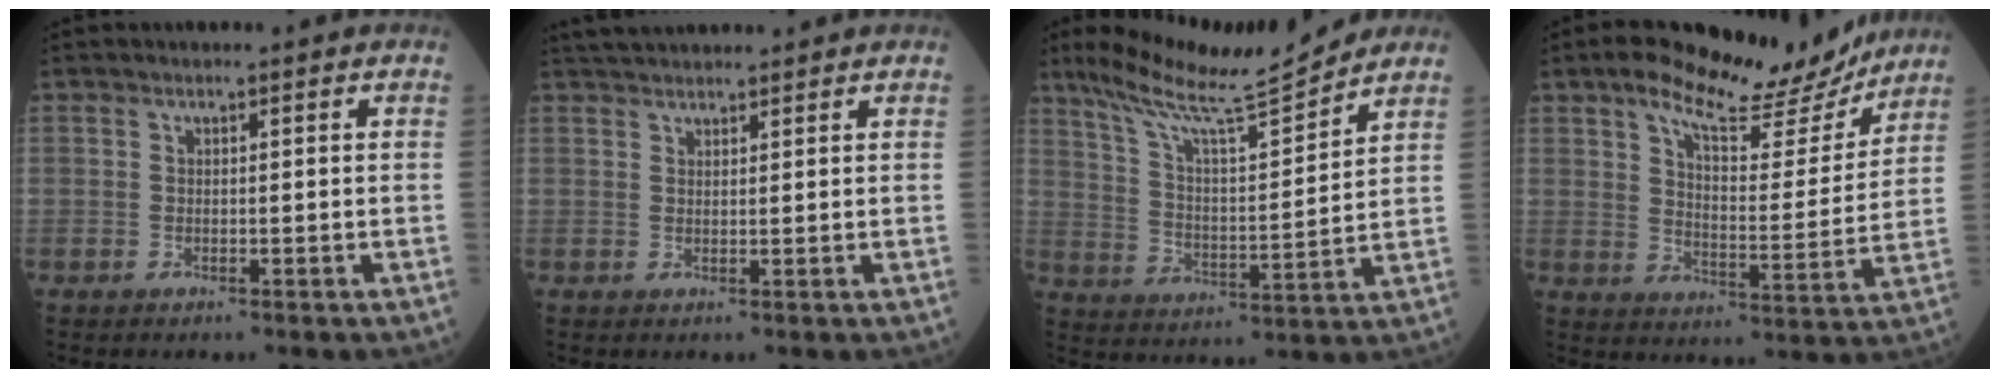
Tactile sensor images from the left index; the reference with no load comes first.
{"total": 6.4, "force": [5.9, 1.0, 2.2], "torque": [-0.035, 0.039, 0.098]}
{"total": 14.7, "force": [13.2, 0.4, 6.6], "torque": [-0.122, 0.001, 0.224]}
{"total": 16.1, "force": [13.0, 4.3, 8.4], "torque": [-0.122, -0.001, 0.189]}